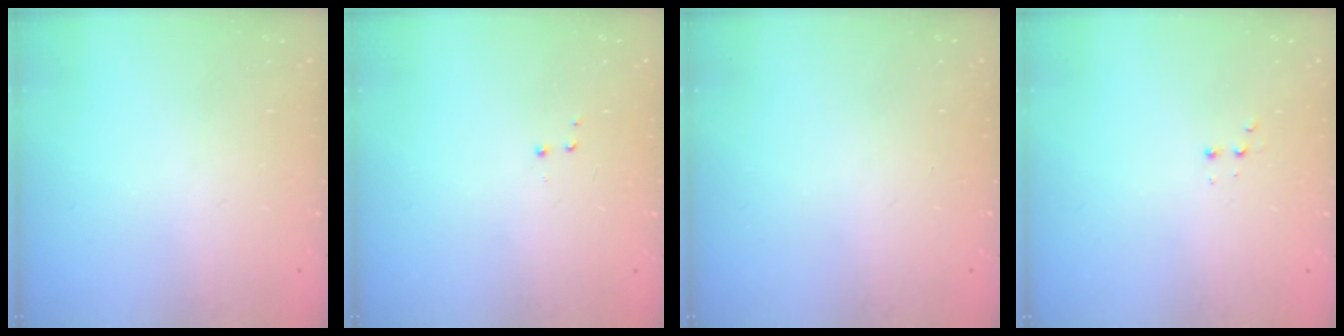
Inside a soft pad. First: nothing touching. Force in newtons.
{"total": 2.9, "press": 2.8, "slide": 0.7}
{"total": 0.0}
{"total": 2.4, "press": 2.2, "slide": 0.9}